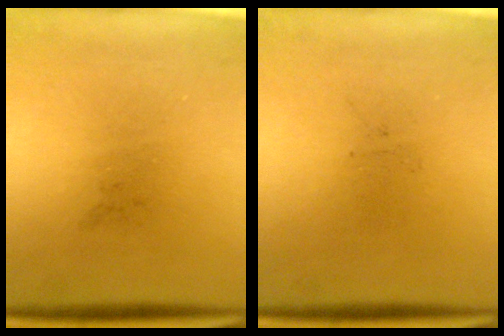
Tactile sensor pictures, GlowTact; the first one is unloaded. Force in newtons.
{"total": 0.0}